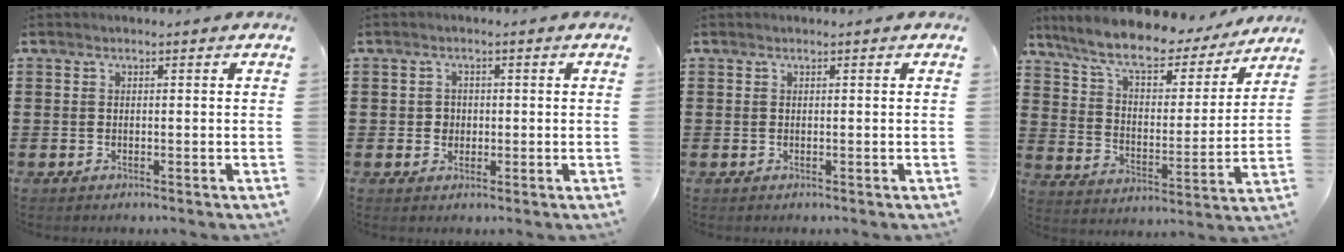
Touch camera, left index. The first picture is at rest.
{"total": 1.8, "force": [0.0, 1.8, 0.4], "torque": [-0.015, 0.008, -0.004]}
{"total": 0.0}
{"total": 9.1, "force": [7.8, 2.0, 4.1], "torque": [-0.113, -0.045, 0.133]}